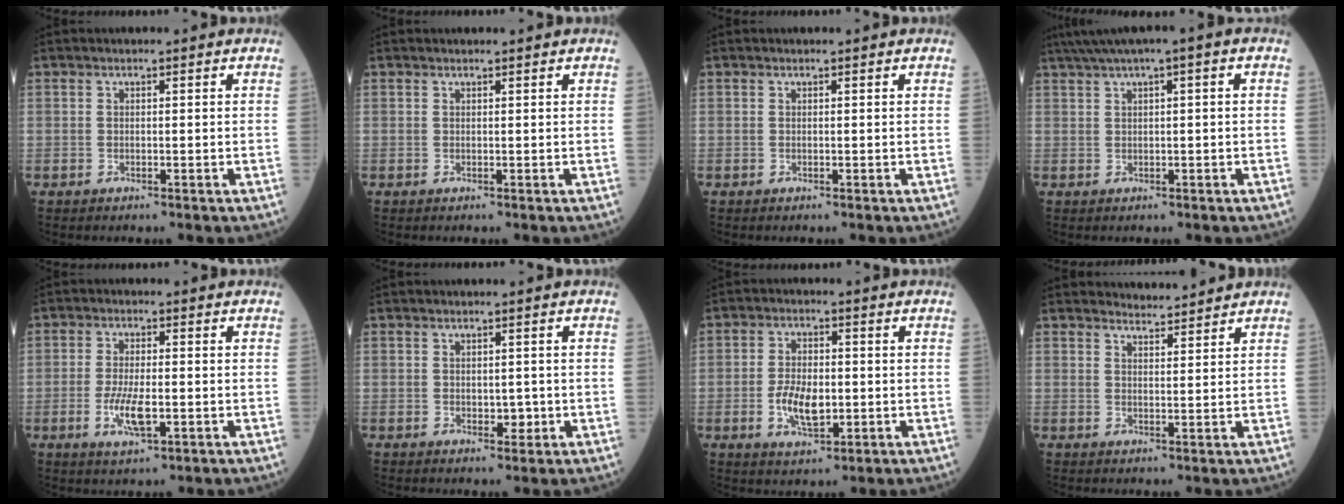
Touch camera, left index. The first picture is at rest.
{"total": 0.8, "force": [0.8, 0.0, 0.1], "torque": [-0.004, 0.005, 0.011]}
{"total": 0.0}
{"total": 5.5, "force": [2.7, 0.3, 4.8], "torque": [-0.091, 0.031, 0.049]}
{"total": 5.4, "force": [-1.5, 1.6, 4.9], "torque": [-0.105, -0.007, -0.026]}
{"total": 1.7, "force": [-0.2, 1.2, 1.1], "torque": [-0.013, 0.000, -0.001]}
{"total": 6.4, "force": [-1.2, 3.1, 5.4], "torque": [-0.112, -0.001, -0.020]}
{"total": 3.4, "force": [3.4, 0.1, -0.2], "torque": [-0.008, 0.003, 0.052]}